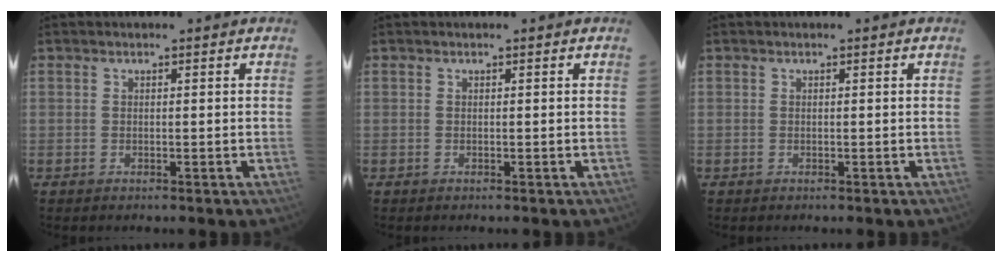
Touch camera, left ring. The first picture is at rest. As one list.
[{"total": 0.0}, {"total": 0.0}]